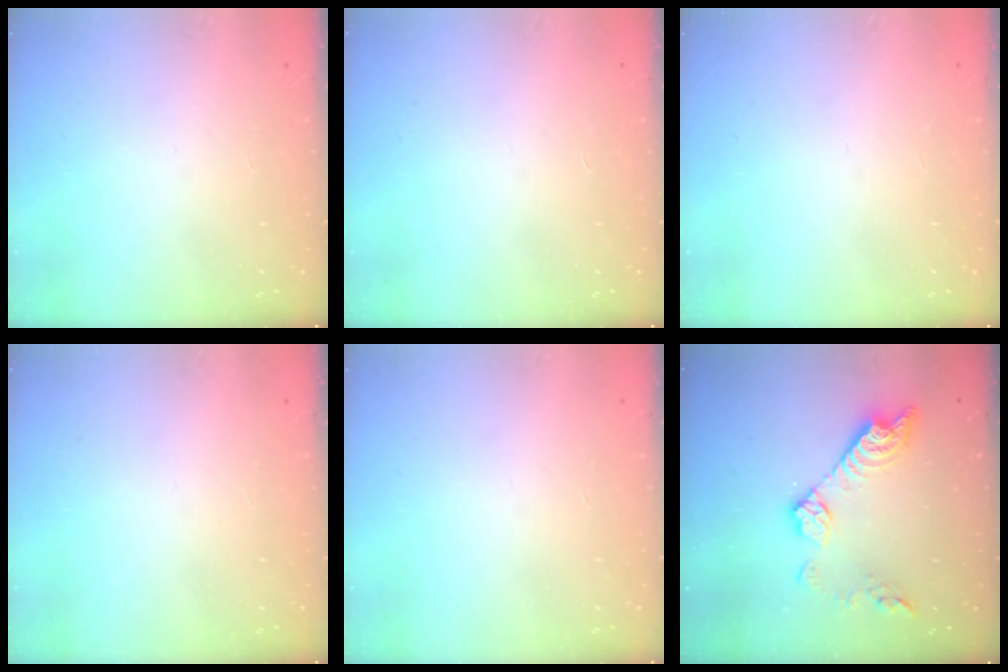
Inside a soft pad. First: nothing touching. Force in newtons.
{"total": 0.0}
{"total": 0.0}
{"total": 0.0}
{"total": 0.0}
{"total": 13.6, "press": 13.5, "slide": 0.8}